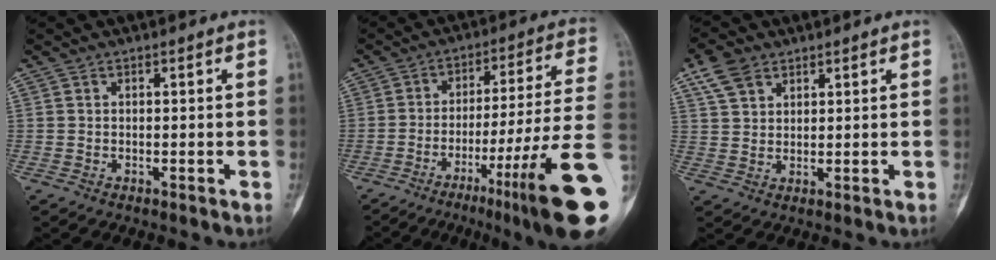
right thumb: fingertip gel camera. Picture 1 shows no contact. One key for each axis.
{"total": 21.8, "fx": -9.4, "fy": 1.4, "fz": 19.6, "tx": -0.241, "ty": 0.039, "tz": -0.137}
{"total": 6.2, "fx": 3.6, "fy": 3.9, "fz": 3.1, "tx": -0.049, "ty": -0.004, "tz": 0.074}